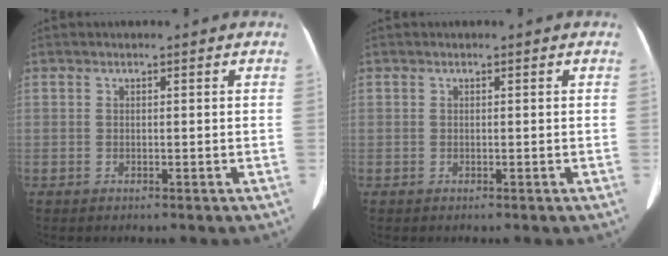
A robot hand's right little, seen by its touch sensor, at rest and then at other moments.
{"total": 0.0}